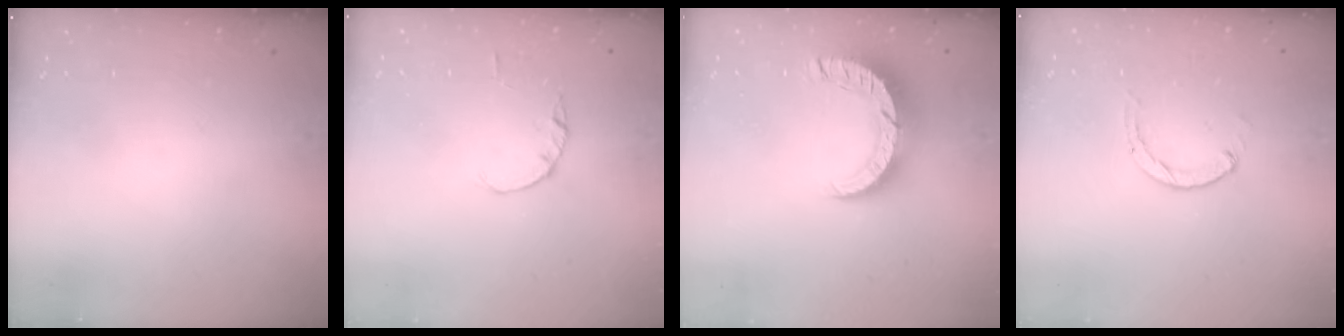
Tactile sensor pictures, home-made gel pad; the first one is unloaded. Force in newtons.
{"total": 1.0, "press": 1.0, "slide": 0.2}
{"total": 10.3, "press": 10.2, "slide": 0.7}
{"total": 0.0}